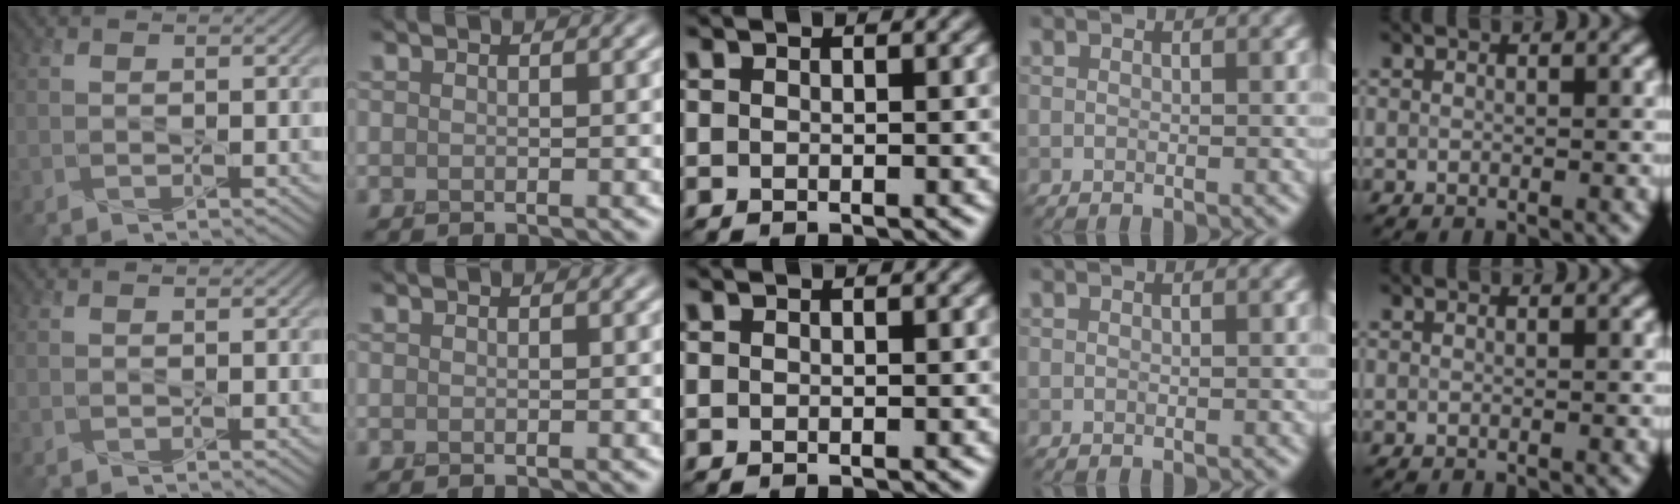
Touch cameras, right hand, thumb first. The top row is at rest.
{}